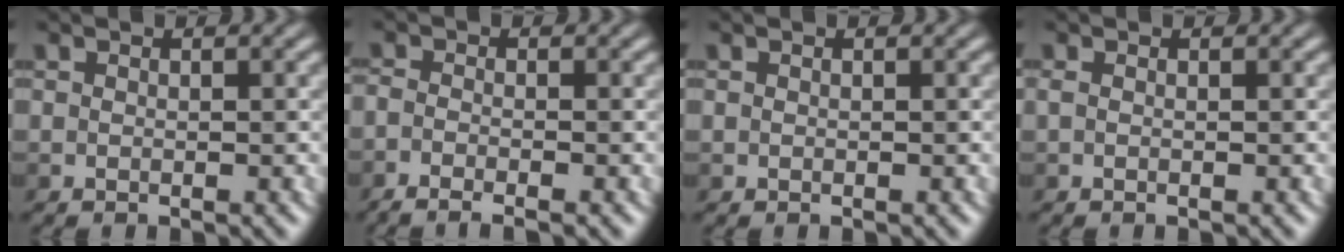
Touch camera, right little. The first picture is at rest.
{"total": 3.3, "force": [-1.6, 1.4, 2.5], "torque": [-0.059, 0.001, -0.036]}
{"total": 0.0}
{"total": 0.8, "force": [0.1, 0.4, 0.6], "torque": [-0.015, 0.001, 0.000]}